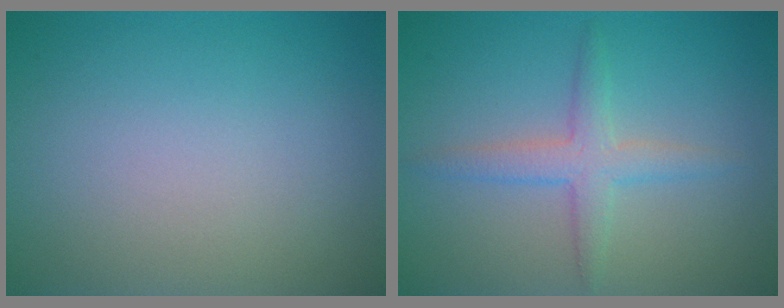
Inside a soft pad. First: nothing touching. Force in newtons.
{"total": 2.8, "press": 2.8, "slide": 0.0}